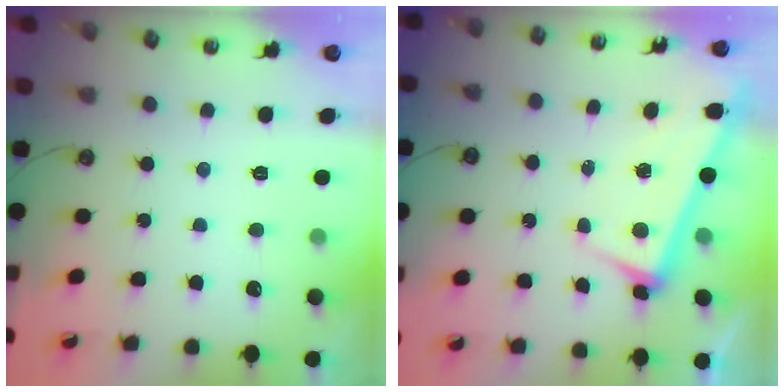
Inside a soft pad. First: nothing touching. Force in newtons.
{"total": 3.3, "press": 3.1, "slide": 1.1}